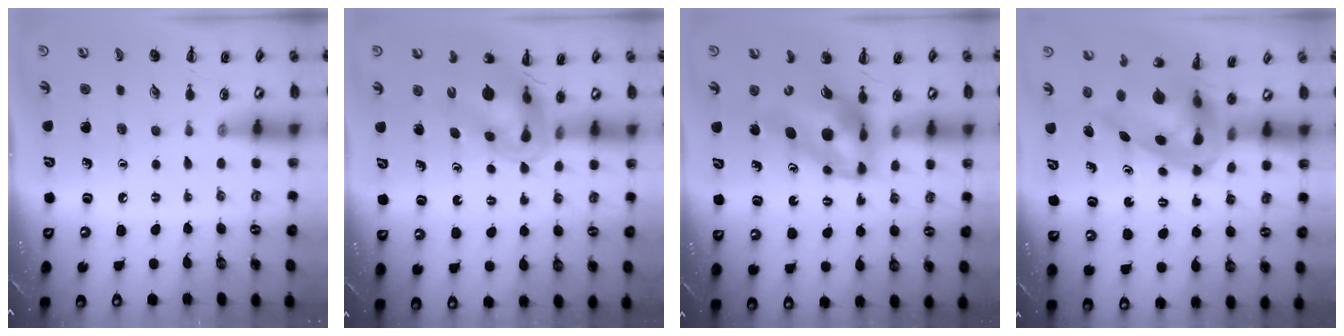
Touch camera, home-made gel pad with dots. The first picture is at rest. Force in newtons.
{"total": 7.8, "press": 7.4, "slide": 2.4}
{"total": 11.4, "press": 10.8, "slide": 3.9}
{"total": 8.9, "press": 8.6, "slide": 2.5}